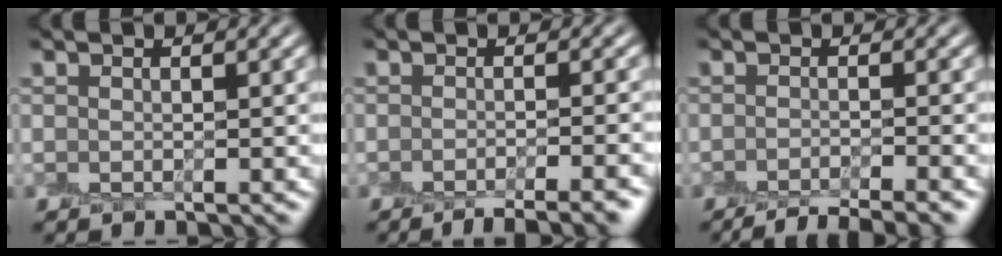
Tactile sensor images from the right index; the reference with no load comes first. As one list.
[{"total": 6.0, "force": [-4.2, 1.7, 3.9], "torque": [-0.031, -0.001, -0.047]}, {"total": 5.1, "force": [-3.9, 1.1, 3.0], "torque": [-0.034, -0.005, -0.063]}]